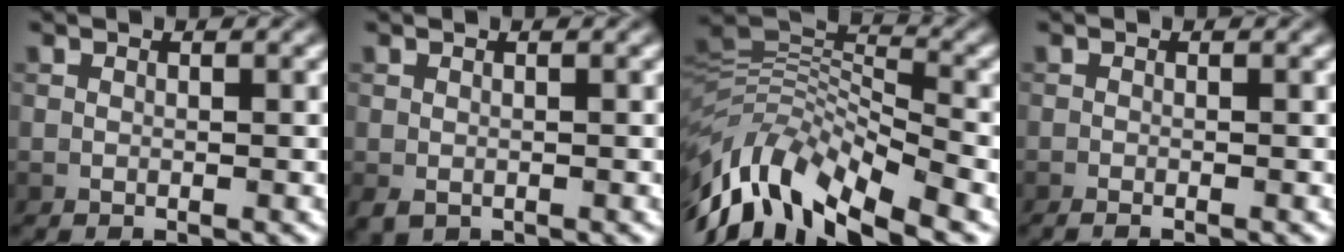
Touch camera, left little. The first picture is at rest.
{"total": 1.0, "force": [-0.4, 0.7, 0.5], "torque": [-0.014, -0.008, -0.003]}
{"total": 10.8, "force": [-5.6, 4.5, 8.0], "torque": [-0.154, 0.011, -0.114]}
{"total": 1.0, "force": [-0.8, 0.2, 0.6], "torque": [0.001, -0.004, -0.016]}